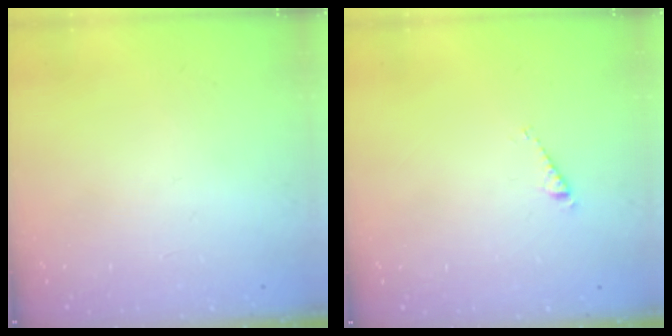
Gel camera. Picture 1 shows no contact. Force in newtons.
{"total": 2.6, "press": 2.6, "slide": 0.2}